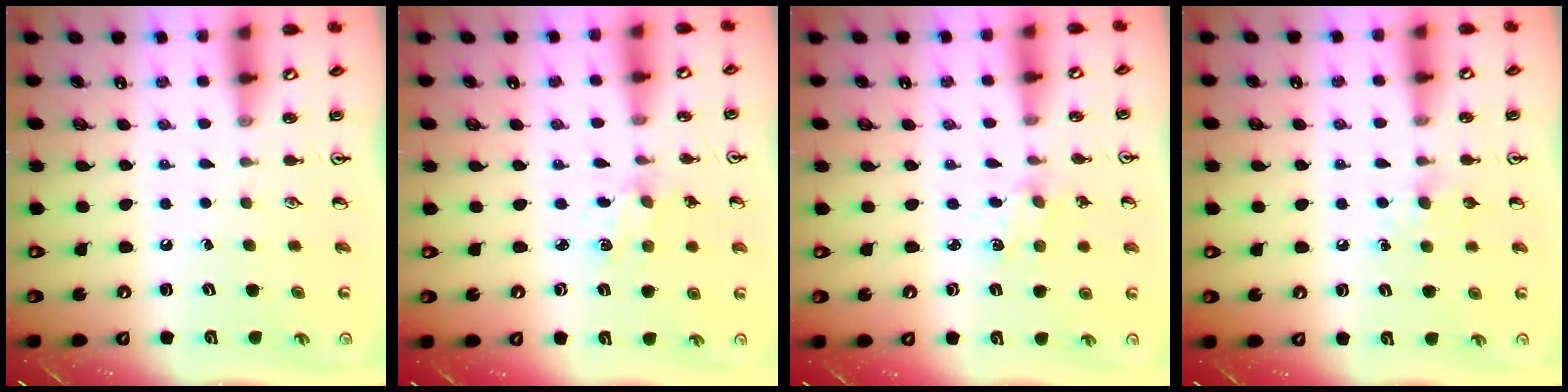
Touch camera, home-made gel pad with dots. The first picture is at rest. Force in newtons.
{"total": 1.9, "press": 1.9, "slide": 0.4}
{"total": 1.3, "press": 1.2, "slide": 0.4}
{"total": 4.9, "press": 4.8, "slide": 0.7}